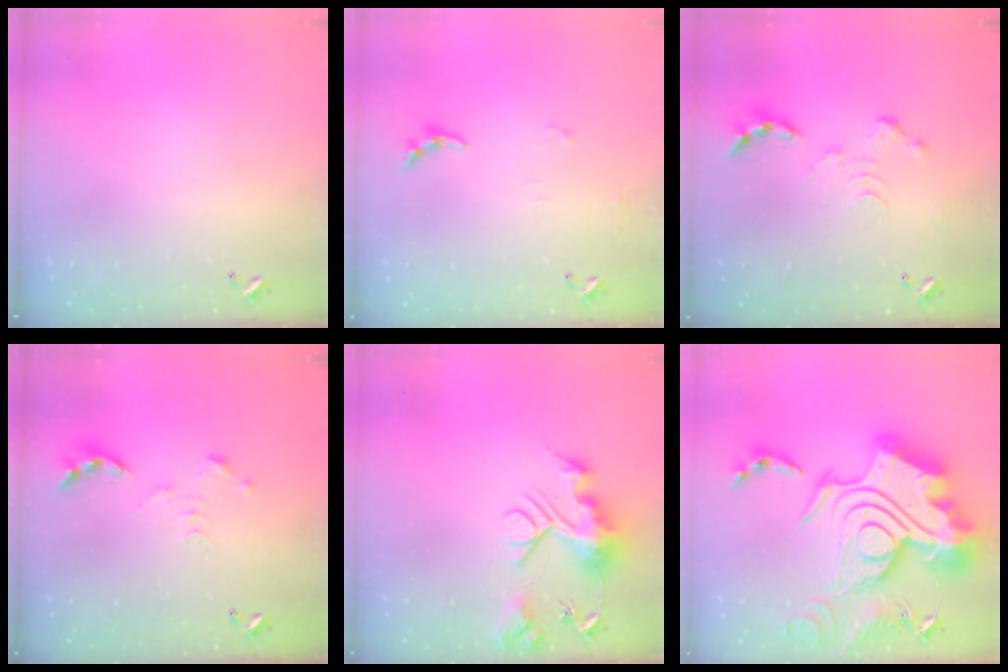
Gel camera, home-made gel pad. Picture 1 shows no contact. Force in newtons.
{"total": 5.7, "press": 5.7, "slide": 0.2}
{"total": 0.0}
{"total": 0.0}
{"total": 10.7, "press": 10.7, "slide": 1.1}
{"total": 0.8, "press": 0.8, "slide": 0.0}